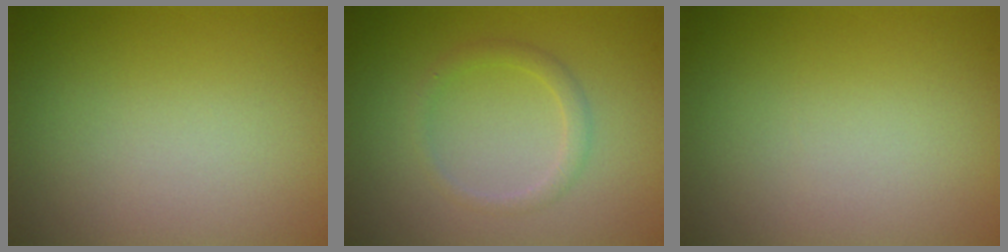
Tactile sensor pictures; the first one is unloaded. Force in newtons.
{"total": 1.5, "press": 1.5, "slide": 0.1}
{"total": 0.0}